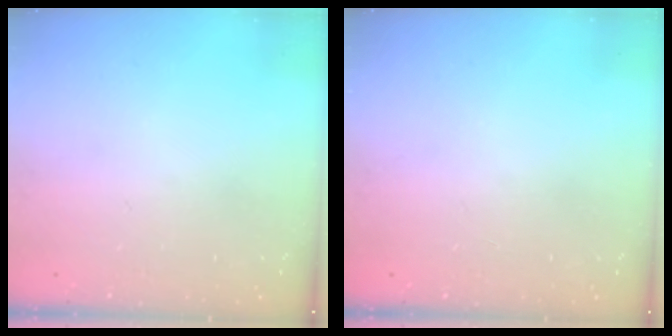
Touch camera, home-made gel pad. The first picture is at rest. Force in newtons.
{"total": 0.0}